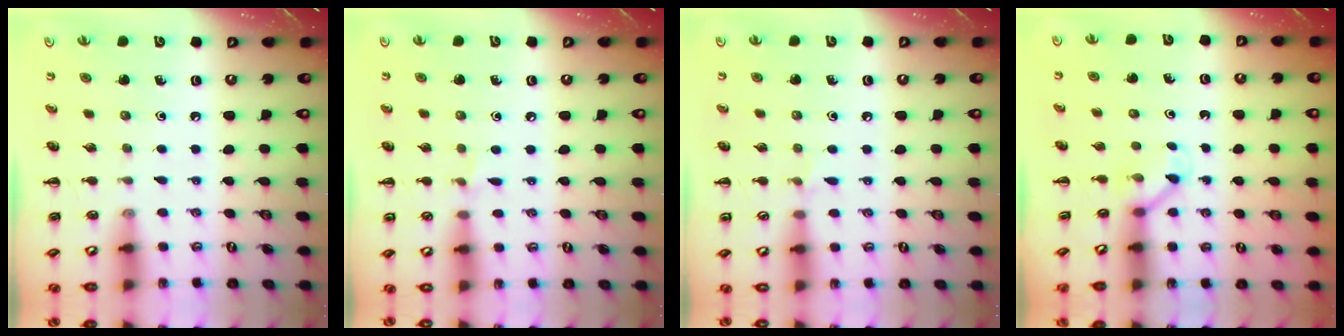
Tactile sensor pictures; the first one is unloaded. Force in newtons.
{"total": 3.9, "press": 3.7, "slide": 1.2}
{"total": 4.4, "press": 4.1, "slide": 1.6}
{"total": 2.8, "press": 2.7, "slide": 0.9}